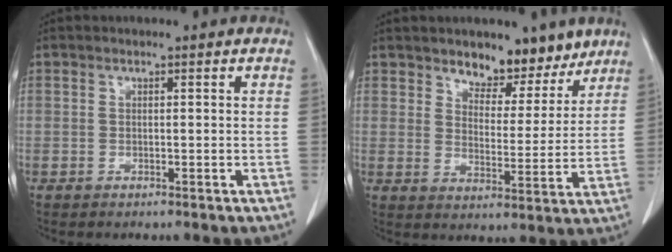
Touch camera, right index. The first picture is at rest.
{"total": 8.1, "force": [6.4, 3.8, 3.1], "torque": [-0.023, -0.008, 0.099]}